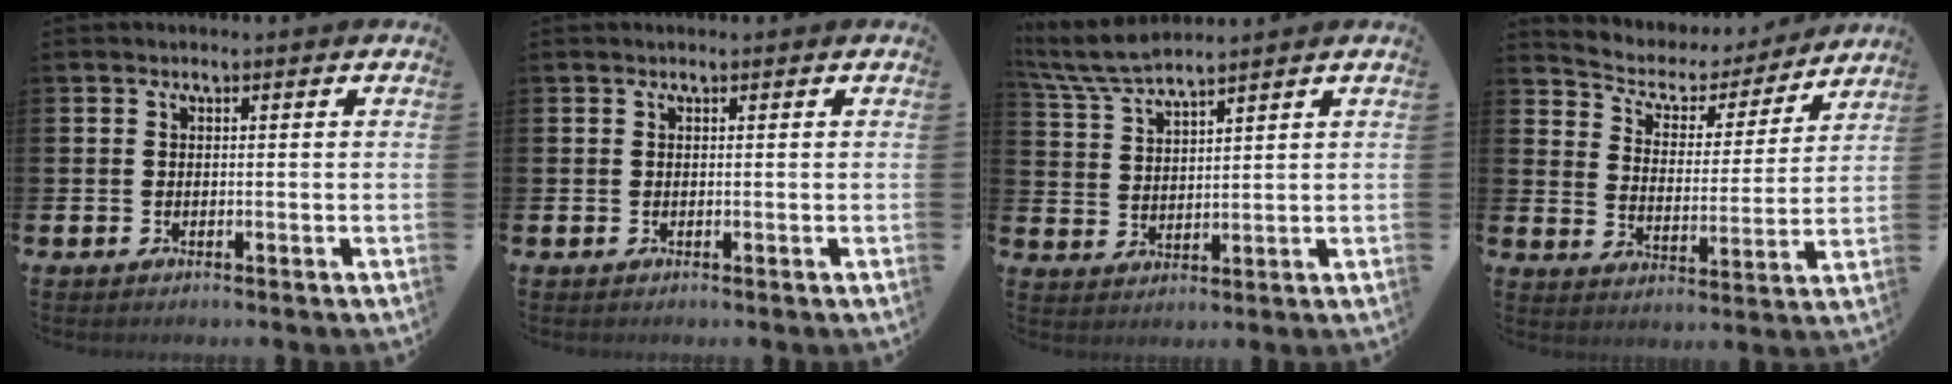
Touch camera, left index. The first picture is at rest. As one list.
[{"total": 0.0}, {"total": 5.8, "force": [5.4, 0.3, 1.9], "torque": [-0.058, -0.021, 0.100]}, {"total": 4.8, "force": [4.2, 2.2, 0.6], "torque": [-0.043, -0.034, 0.067]}]